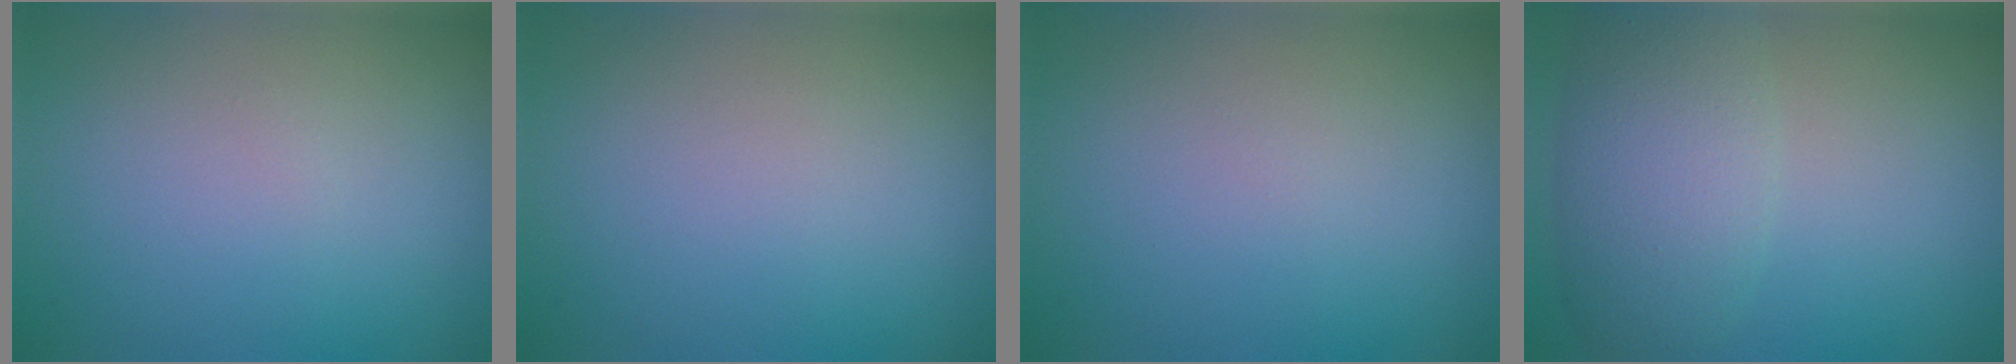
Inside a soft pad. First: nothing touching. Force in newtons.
{"total": 0.0}
{"total": 0.0}
{"total": 5.6, "press": 5.5, "slide": 0.4}